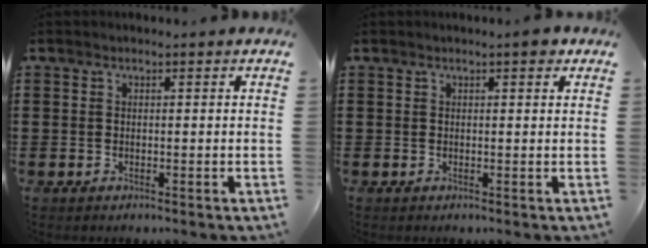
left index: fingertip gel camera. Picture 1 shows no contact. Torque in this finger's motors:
{"motor_torque": [0.52, -0.23, 0.25, 0.02]}